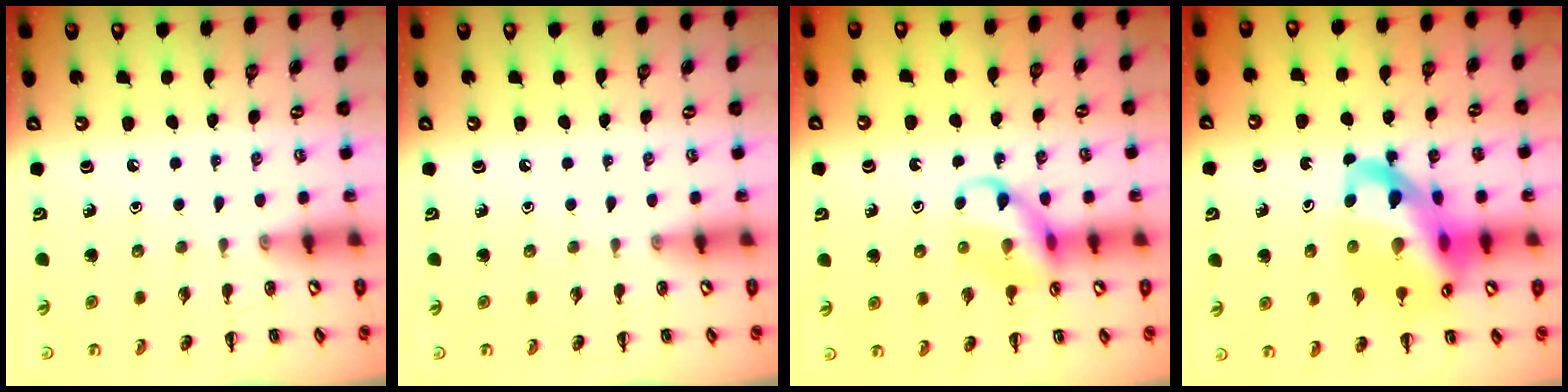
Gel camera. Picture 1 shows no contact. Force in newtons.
{"total": 0.0}
{"total": 11.5, "press": 11.4, "slide": 1.3}
{"total": 20.2, "press": 19.7, "slide": 4.4}